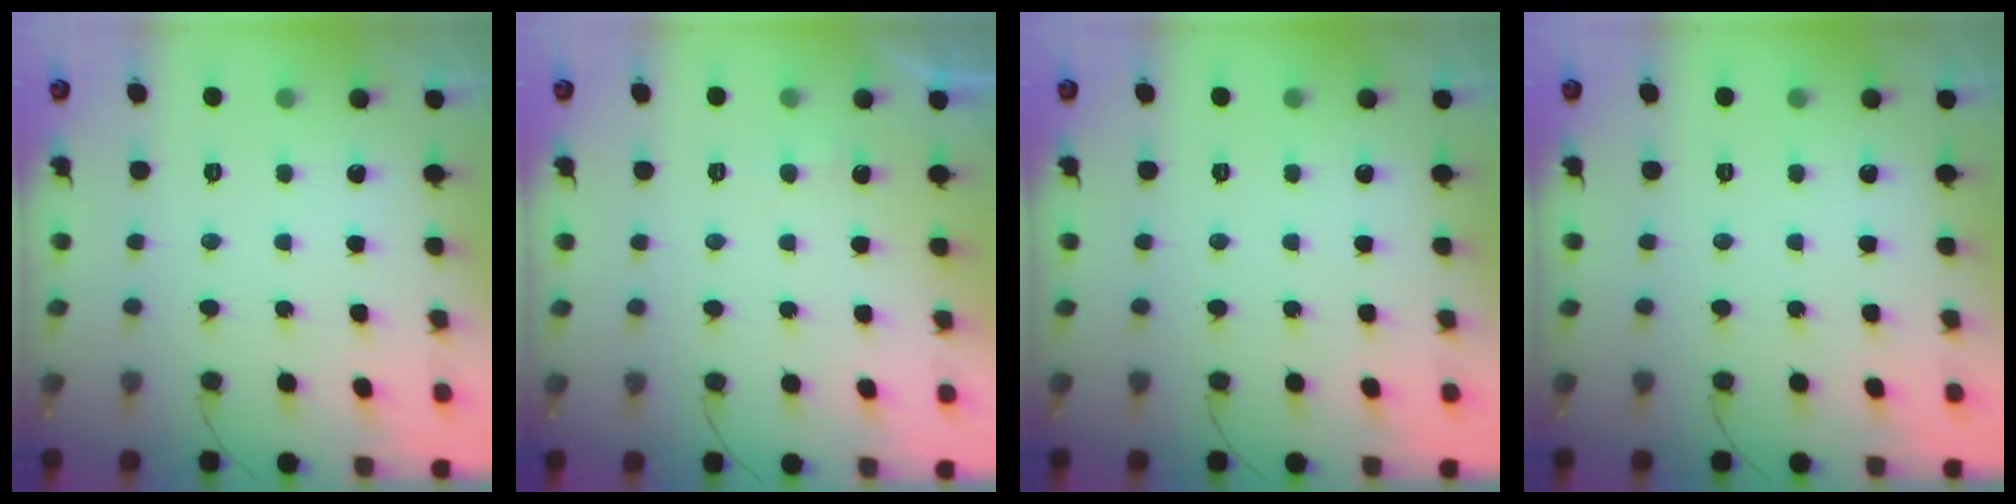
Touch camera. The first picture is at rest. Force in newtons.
{"total": 3.8, "press": 3.7, "slide": 0.2}
{"total": 0.0}
{"total": 0.0}